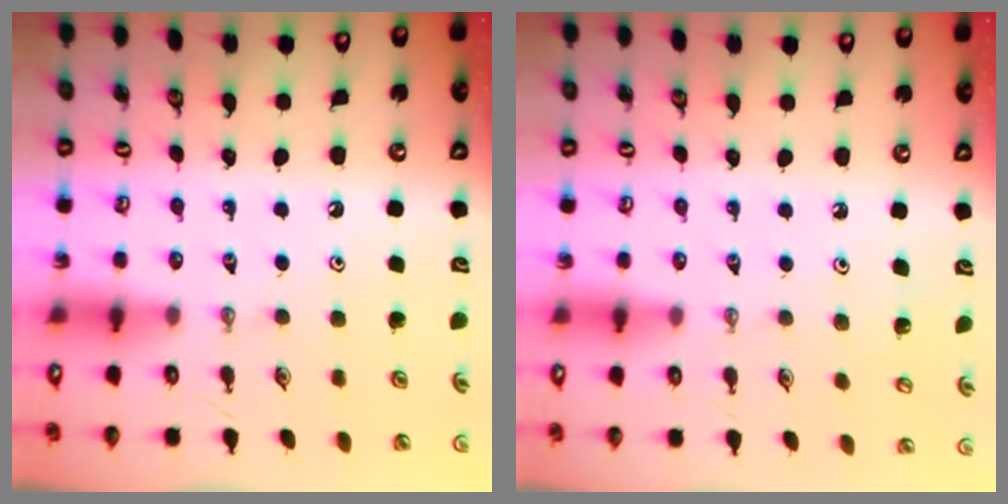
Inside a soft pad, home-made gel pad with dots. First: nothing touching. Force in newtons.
{"total": 3.3, "press": 3.3, "slide": 0.3}